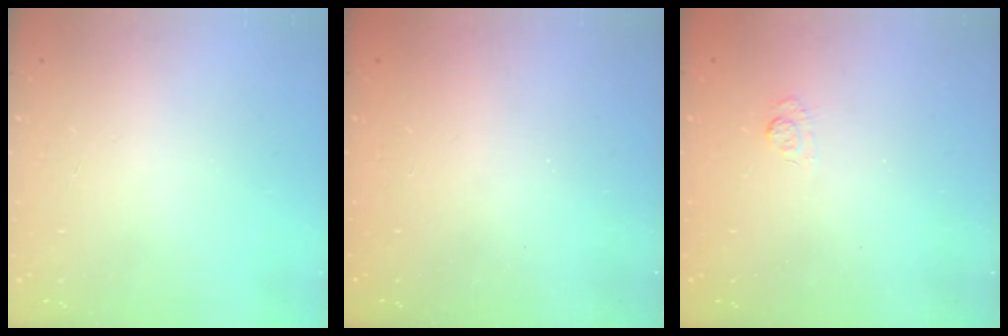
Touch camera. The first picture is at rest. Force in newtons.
{"total": 2.5, "press": 2.4, "slide": 0.8}
{"total": 2.7, "press": 2.3, "slide": 1.5}